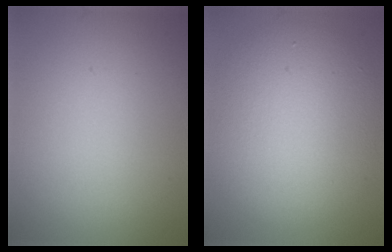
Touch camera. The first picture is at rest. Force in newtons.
{"total": 7.8, "press": 7.8, "slide": 0.3}